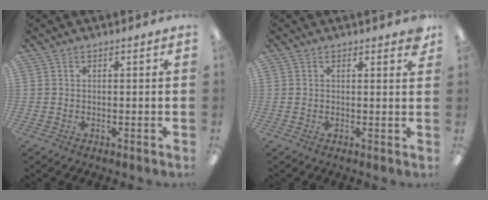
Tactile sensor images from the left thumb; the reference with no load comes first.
{"total": 1.6, "force": [1.3, 0.3, 0.9], "torque": [-0.004, -0.005, 0.020]}